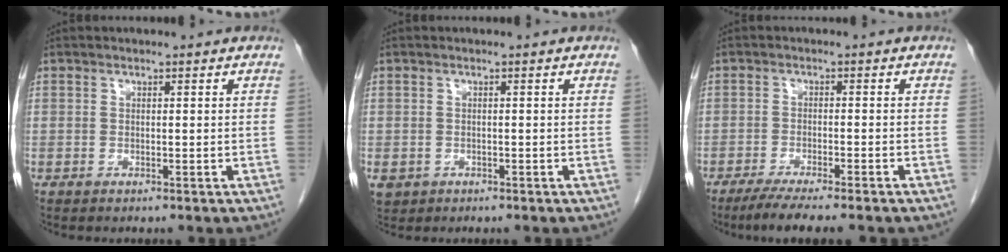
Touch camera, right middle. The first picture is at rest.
{"total": 2.9, "force": [-1.3, 2.5, 0.8], "torque": [-0.014, 0.000, -0.016]}
{"total": 7.6, "force": [-6.1, 0.2, 4.5], "torque": [-0.062, -0.016, -0.094]}